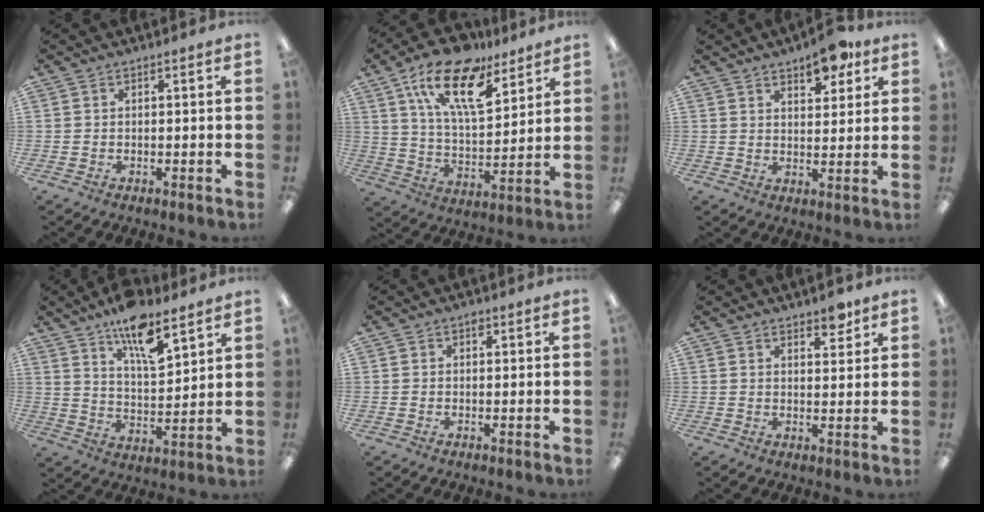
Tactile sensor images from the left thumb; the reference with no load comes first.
{"total": 19.1, "force": [12.0, 8.2, 12.3], "torque": [-0.214, -0.055, 0.209]}
{"total": 8.4, "force": [5.9, 3.7, 4.6], "torque": [-0.048, -0.035, 0.097]}
{"total": 13.7, "force": [9.6, 4.8, 8.5], "torque": [-0.138, -0.049, 0.164]}
{"total": 1.1, "force": [0.6, 0.7, 0.6], "torque": [-0.006, -0.001, 0.008]}
{"total": 4.3, "force": [3.5, 1.6, 1.9], "torque": [-0.010, -0.024, 0.057]}